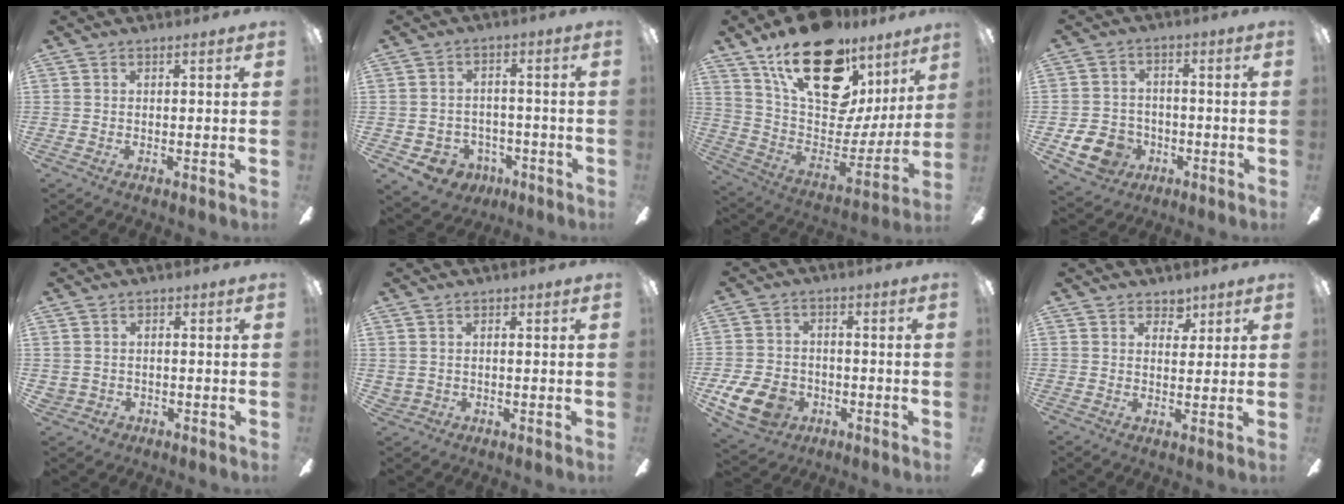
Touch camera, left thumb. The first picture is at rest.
{"total": 6.7, "force": [-3.6, 5.4, 1.7], "torque": [-0.058, 0.024, -0.066]}
{"total": 25.8, "force": [15.9, 12.8, 15.8], "torque": [-0.253, -0.094, 0.287]}
{"total": 9.9, "force": [-4.4, 7.9, 4.1], "torque": [-0.101, 0.031, -0.081]}
{"total": 2.6, "force": [-0.1, 2.6, 0.3], "torque": [-0.009, 0.006, -0.003]}
{"total": 2.2, "force": [0.7, 2.0, 0.3], "torque": [-0.009, 0.005, 0.013]}
{"total": 11.6, "force": [-5.1, 8.4, 6.1], "torque": [-0.131, 0.035, -0.092]}
{"total": 4.1, "force": [2.8, 2.6, 1.3], "torque": [-0.002, -0.015, 0.046]}